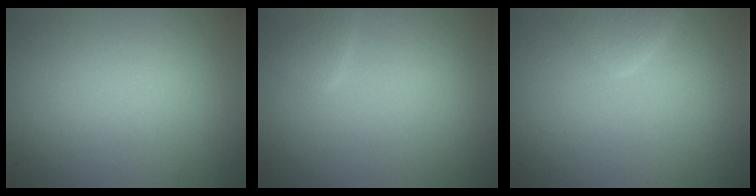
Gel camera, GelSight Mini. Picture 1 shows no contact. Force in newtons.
{"total": 1.5, "press": 1.5, "slide": 0.0}
{"total": 2.2, "press": 2.2, "slide": 0.2}